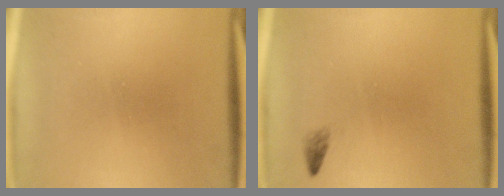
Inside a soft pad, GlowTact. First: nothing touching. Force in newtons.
{"total": 0.8}